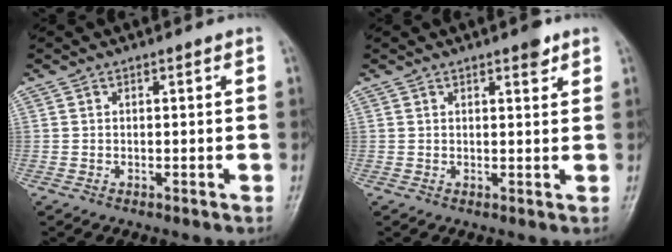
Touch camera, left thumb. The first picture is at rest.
{"total": 2.6, "force": [1.8, 0.9, 1.7], "torque": [-0.016, -0.009, 0.024]}